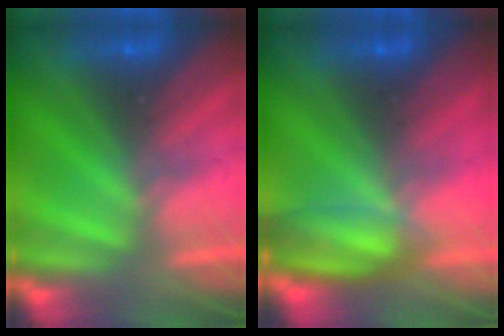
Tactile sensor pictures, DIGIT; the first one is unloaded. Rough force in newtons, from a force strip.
{"total": 7.1}